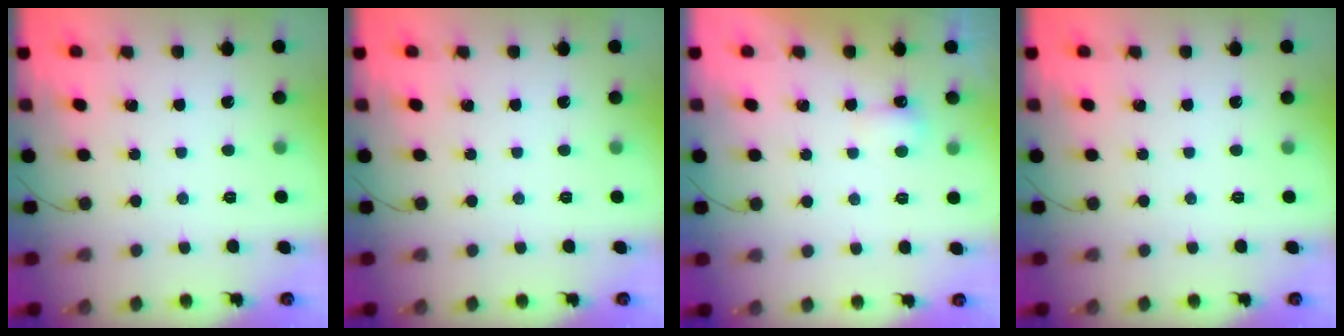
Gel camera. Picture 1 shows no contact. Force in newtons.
{"total": 0.0}
{"total": 3.2, "press": 3.1, "slide": 0.8}
{"total": 0.0}